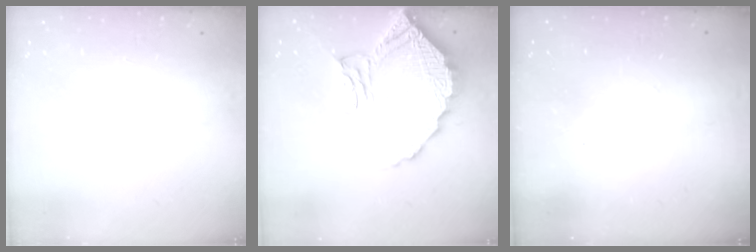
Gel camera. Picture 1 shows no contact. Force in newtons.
{"total": 14.0, "press": 14.0, "slide": 1.3}
{"total": 3.2, "press": 3.2, "slide": 0.1}